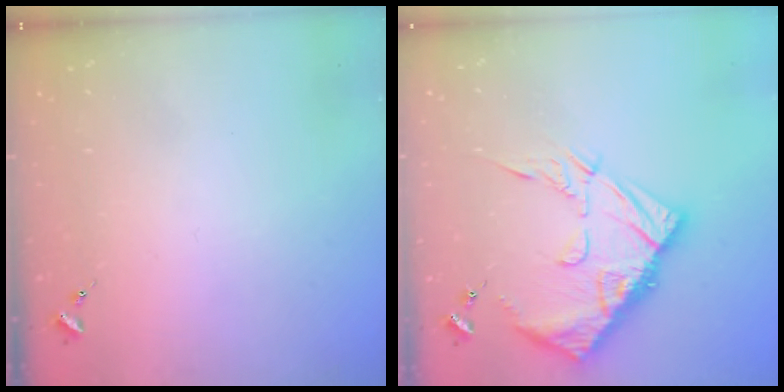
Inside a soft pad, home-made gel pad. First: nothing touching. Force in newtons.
{"total": 16.8, "press": 16.7, "slide": 1.7}